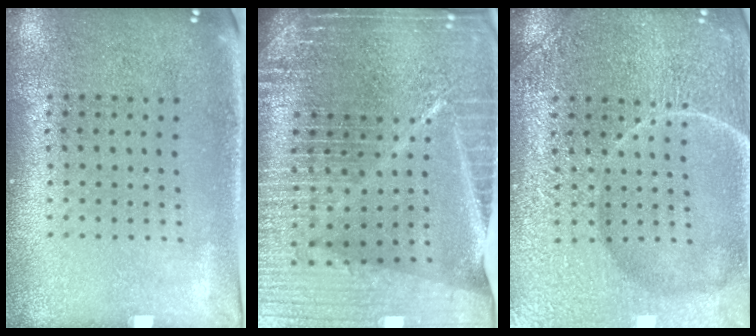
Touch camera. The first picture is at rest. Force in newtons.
{"total": 7.2, "press": 6.1, "slide": 3.8}
{"total": 7.6, "press": 7.5, "slide": 1.0}